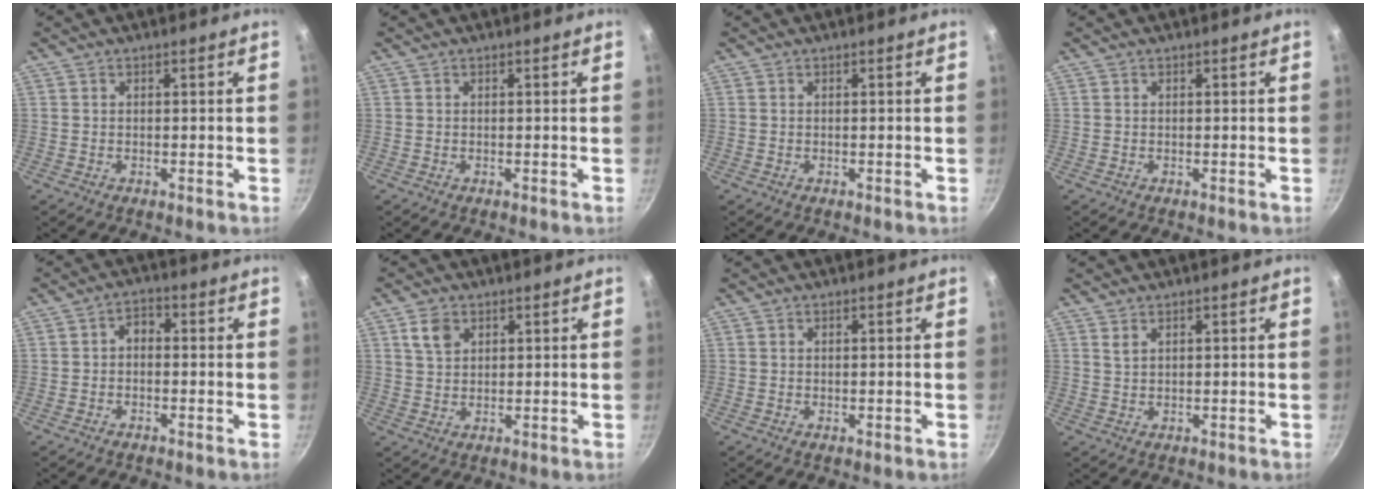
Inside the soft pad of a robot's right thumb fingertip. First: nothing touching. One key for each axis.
{"total": 0.0}
{"total": 0.0}
{"total": 0.0}
{"total": 2.8, "fx": -0.6, "fy": 2.0, "fz": 1.9, "tx": -0.027, "ty": 0.016, "tz": -0.018}
{"total": 4.4, "fx": 2.0, "fy": 3.0, "fz": 2.4, "tx": -0.031, "ty": -0.001, "tz": 0.040}
{"total": 0.0}
{"total": 1.3, "fx": 0.9, "fy": 0.5, "fz": 0.7, "tx": -0.015, "ty": -0.005, "tz": 0.018}